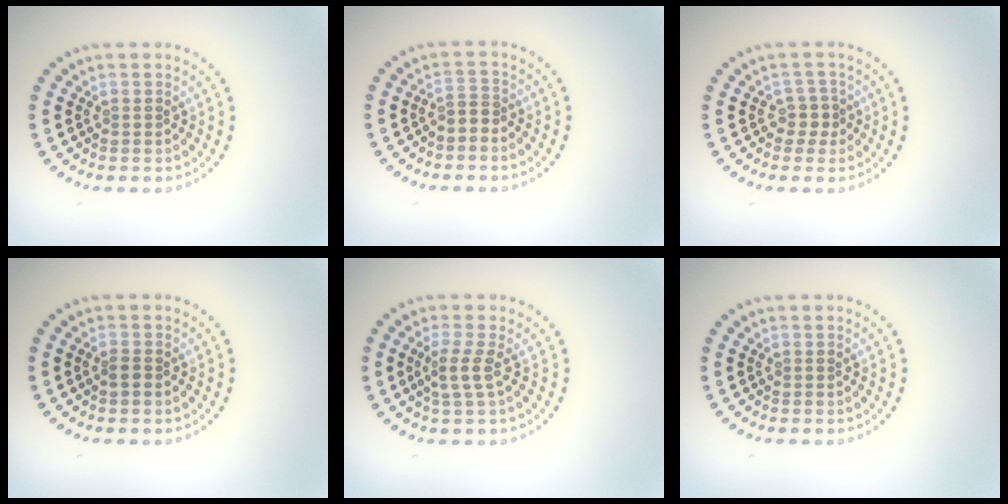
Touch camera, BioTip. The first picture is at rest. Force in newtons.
{"total": 1.6, "press": 1.3, "slide": 0.9}
{"total": 1.7, "press": 1.3, "slide": 1.0}
{"total": 0.8, "press": 0.7, "slide": 0.4}
{"total": 2.1, "press": 1.6, "slide": 1.4}
{"total": 0.0}